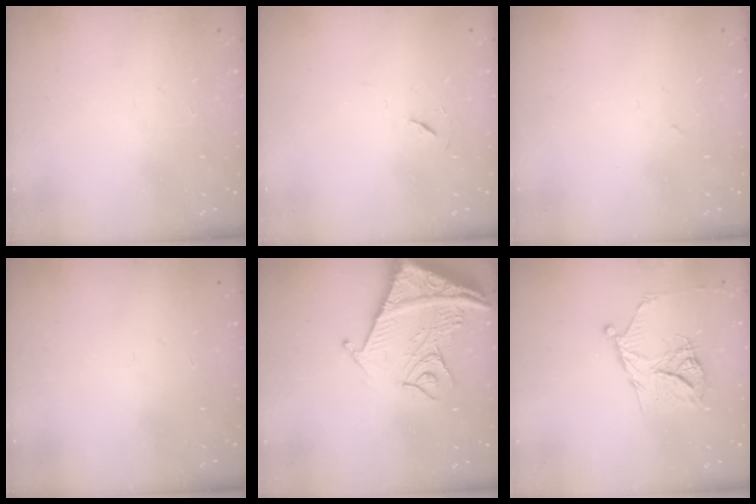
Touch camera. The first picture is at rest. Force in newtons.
{"total": 5.7, "press": 5.2, "slide": 2.4}
{"total": 2.4, "press": 2.3, "slide": 0.8}
{"total": 0.0}
{"total": 15.9, "press": 15.8, "slide": 1.8}
{"total": 13.1, "press": 13.1, "slide": 1.0}